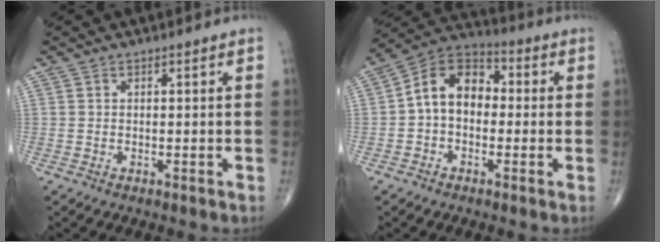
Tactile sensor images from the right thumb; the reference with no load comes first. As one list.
[{"total": 10.9, "force": [-0.3, 7.8, 7.6], "torque": [-0.101, 0.038, -0.023]}]